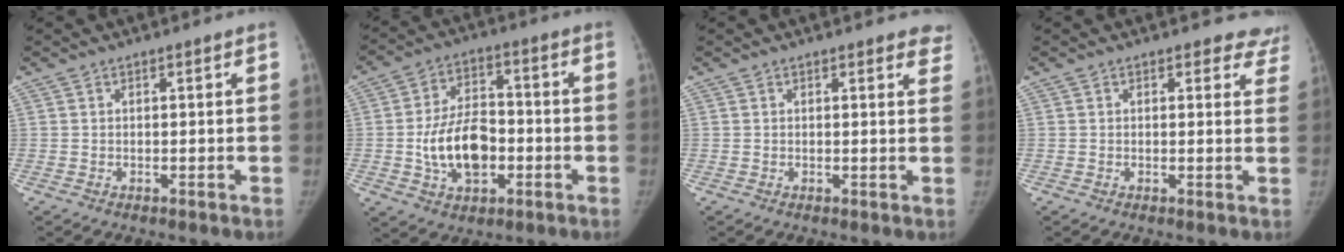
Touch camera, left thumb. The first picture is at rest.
{"total": 13.3, "force": [-2.7, 8.5, 9.9], "torque": [-0.147, 0.021, -0.045]}
{"total": 3.4, "force": [2.9, 1.4, 1.1], "torque": [0.016, -0.012, 0.016]}
{"total": 5.7, "force": [5.1, 2.7, 0.2], "torque": [0.051, -0.020, 0.026]}